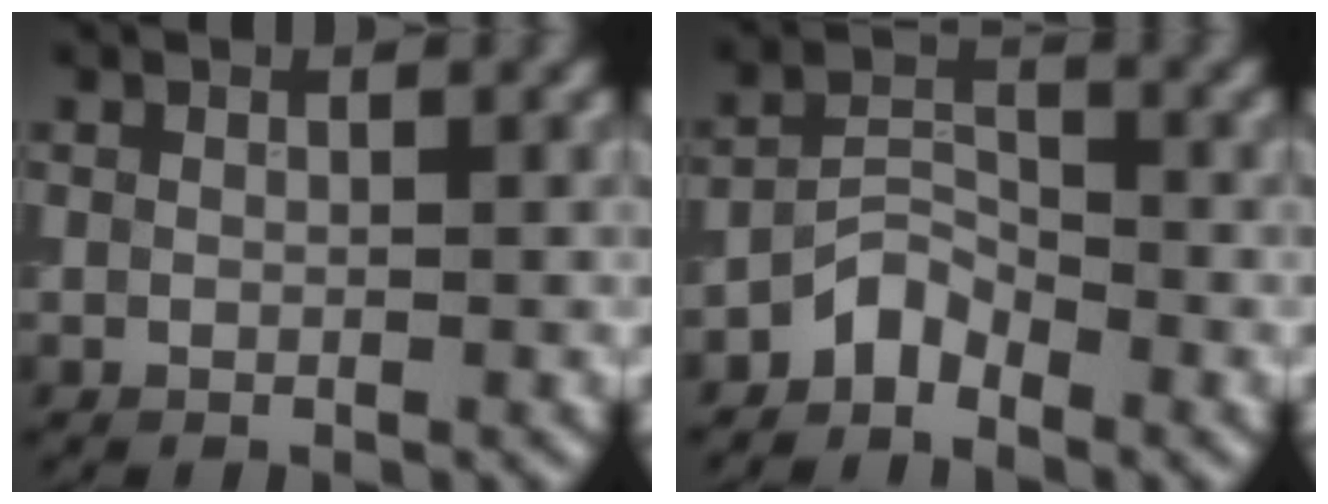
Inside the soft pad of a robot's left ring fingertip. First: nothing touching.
{"total": 2.6, "force": [-2.1, 1.1, 0.9], "torque": [-0.011, 0.013, -0.046]}